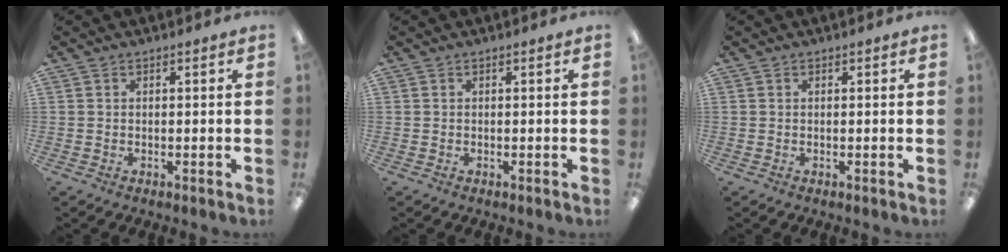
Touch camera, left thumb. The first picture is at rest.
{"total": 0.0}
{"total": 0.0}